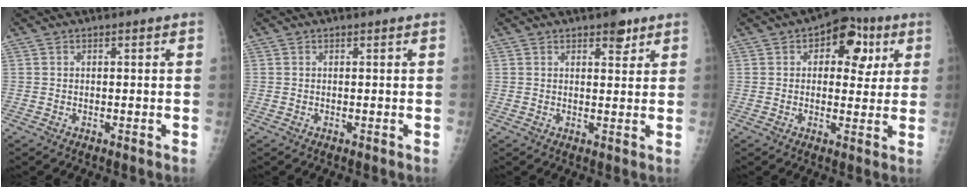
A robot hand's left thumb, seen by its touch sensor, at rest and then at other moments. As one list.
[{"total": 0.0}, {"total": 3.7, "force": [2.4, 1.8, 2.2], "torque": [-0.012, -0.011, 0.031]}, {"total": 10.3, "force": [3.5, 6.5, 7.2], "torque": [-0.040, 0.005, 0.038]}]